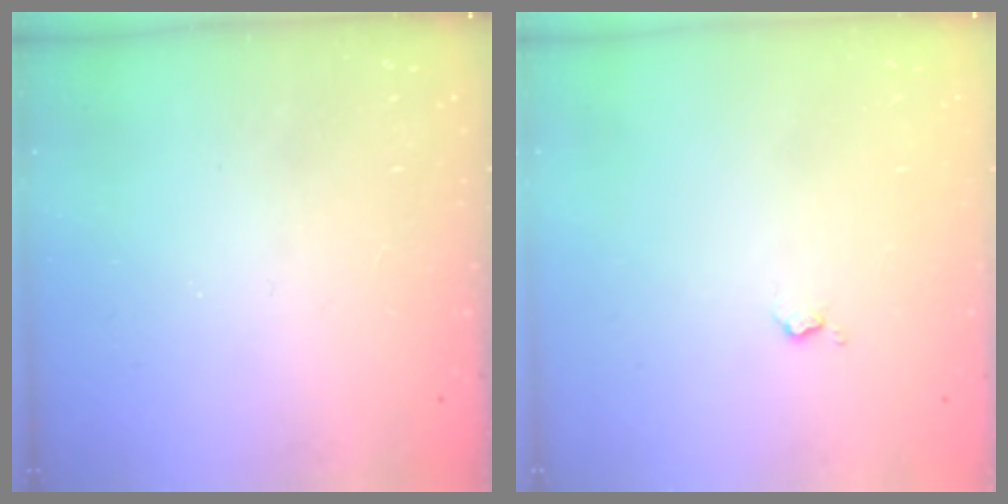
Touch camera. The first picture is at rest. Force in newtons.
{"total": 2.7, "press": 2.6, "slide": 0.5}